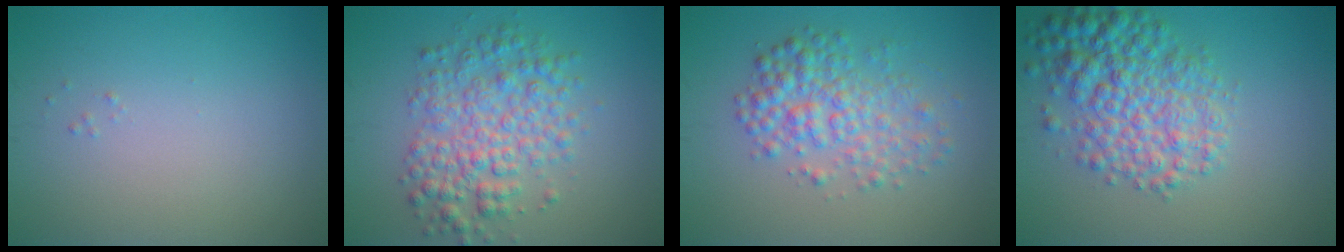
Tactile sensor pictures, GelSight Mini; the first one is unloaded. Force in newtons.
{"total": 5.4, "press": 5.4, "slide": 0.0}
{"total": 4.3, "press": 4.3, "slide": 0.1}
{"total": 6.3, "press": 6.3, "slide": 0.1}